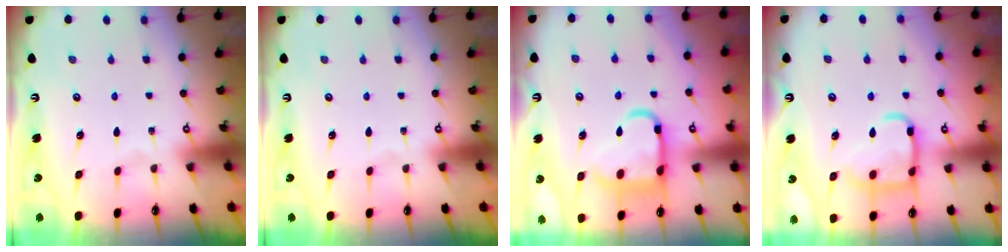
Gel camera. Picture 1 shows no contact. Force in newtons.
{"total": 0.0}
{"total": 13.3, "press": 13.2, "slide": 1.6}
{"total": 14.1, "press": 14.1, "slide": 1.3}